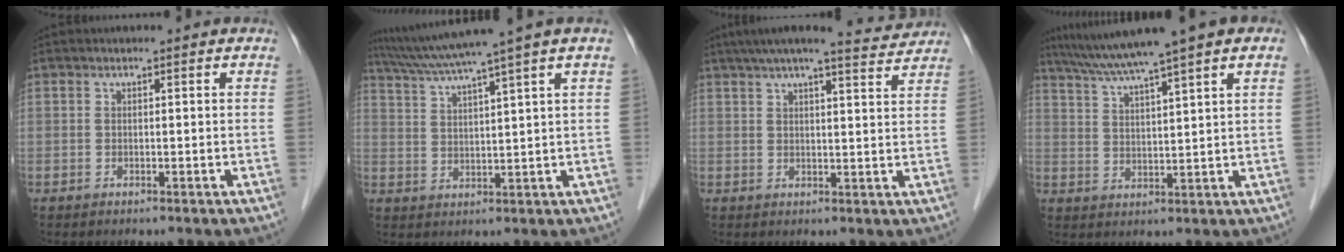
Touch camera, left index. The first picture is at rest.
{"total": 10.8, "force": [8.5, -2.4, 6.2], "torque": [-0.110, 0.010, 0.134]}
{"total": 11.6, "force": [10.5, 0.6, 5.0], "torque": [-0.075, 0.012, 0.134]}
{"total": 10.9, "force": [8.1, -0.7, 7.2], "torque": [-0.122, 0.035, 0.128]}